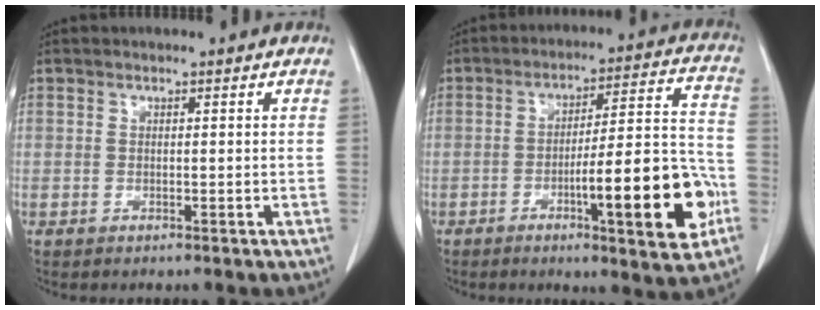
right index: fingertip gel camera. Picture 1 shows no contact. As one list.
[{"total": 16.7, "force": [-5.9, 1.9, 15.5], "torque": [-0.215, 0.010, -0.081]}]